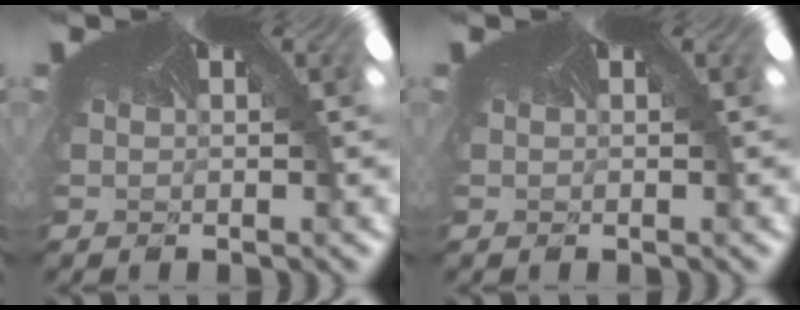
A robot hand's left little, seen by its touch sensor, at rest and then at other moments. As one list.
[{"total": 0.0}]